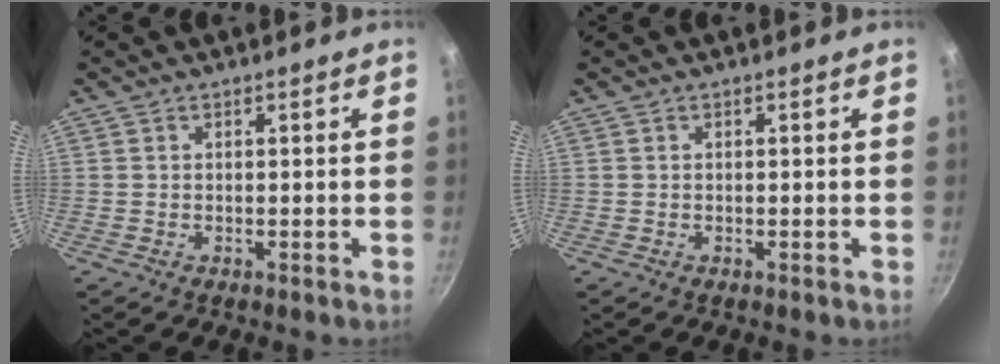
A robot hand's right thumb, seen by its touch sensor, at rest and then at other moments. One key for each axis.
{"total": 0.0}